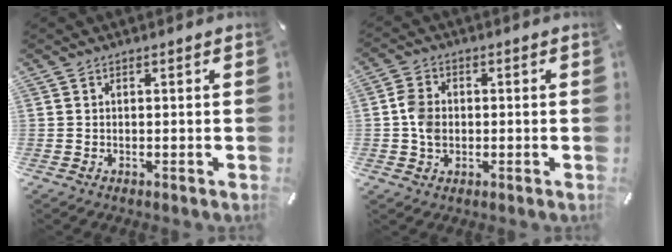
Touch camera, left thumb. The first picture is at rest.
{"total": 5.5, "force": [-0.4, 4.5, 3.3], "torque": [-0.072, 0.007, -0.008]}